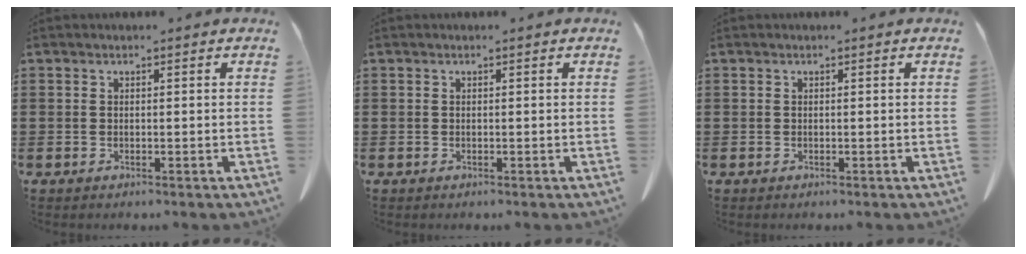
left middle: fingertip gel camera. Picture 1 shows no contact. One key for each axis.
{"total": 0.0}
{"total": 0.0}